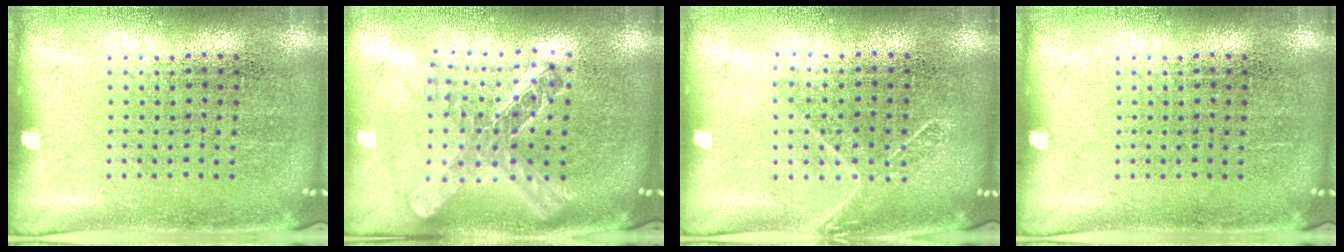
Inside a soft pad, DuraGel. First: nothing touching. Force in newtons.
{"total": 2.3, "press": 1.9, "slide": 1.3}
{"total": 1.5, "press": 1.2, "slide": 0.9}
{"total": 0.0}